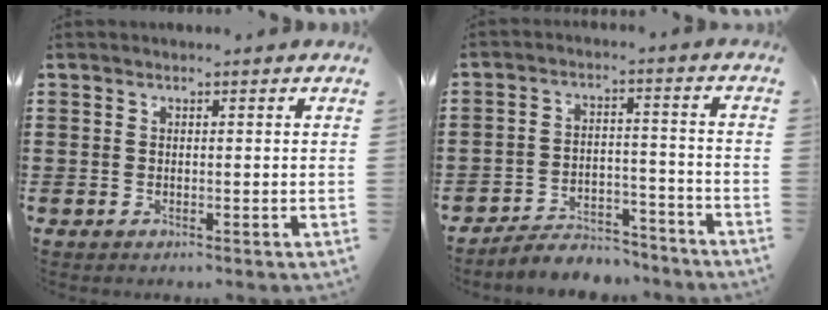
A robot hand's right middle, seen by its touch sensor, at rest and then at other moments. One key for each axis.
{"total": 5.5, "fx": -5.3, "fy": 1.1, "fz": 0.5, "tx": -0.008, "ty": 0.018, "tz": -0.108}